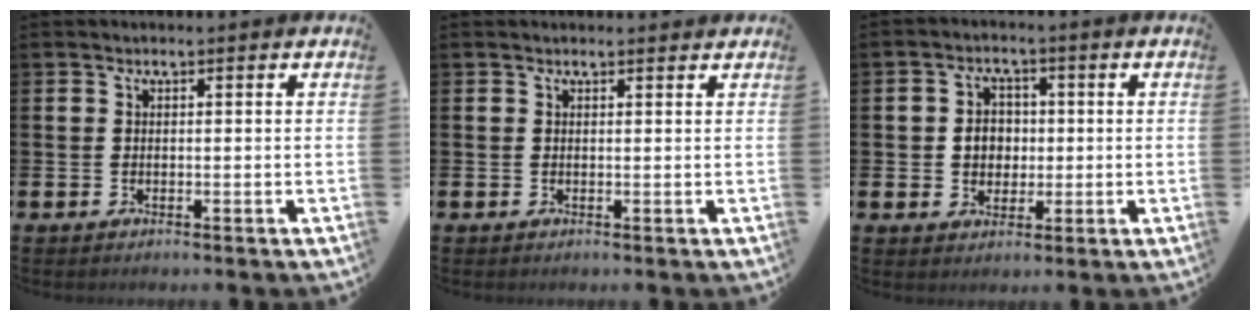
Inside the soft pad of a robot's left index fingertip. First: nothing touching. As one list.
[{"total": 0.7, "force": [0.6, 0.1, 0.2], "torque": [0.005, -0.003, 0.010]}, {"total": 3.8, "force": [0.2, 3.4, 1.9], "torque": [-0.026, 0.004, -0.006]}]